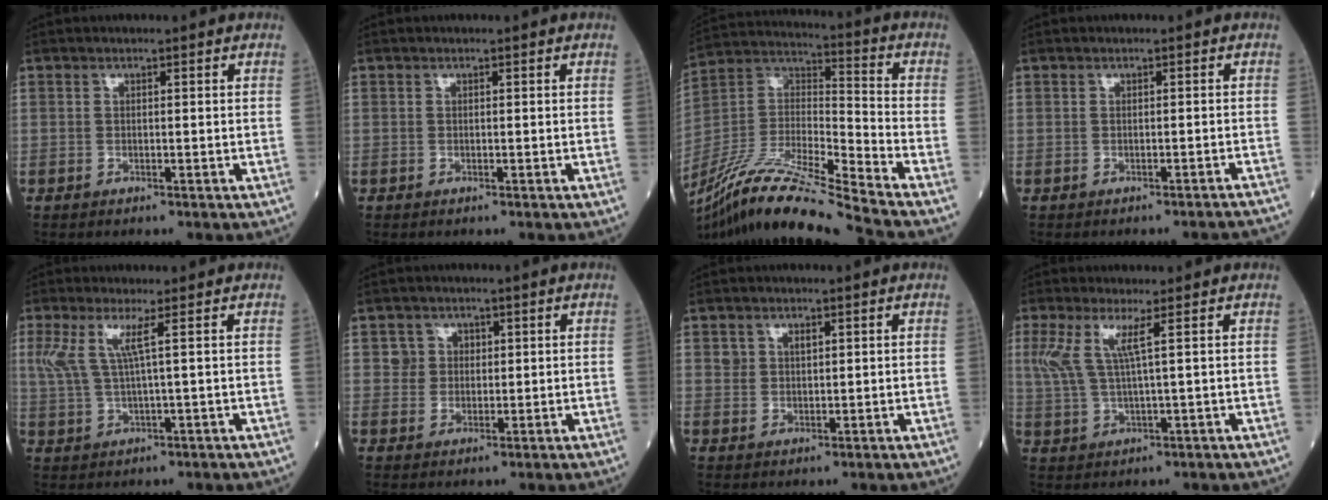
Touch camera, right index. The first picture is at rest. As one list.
[{"total": 0.0}, {"total": 21.3, "force": [-18.5, -1.3, 10.5], "torque": [-0.235, -0.015, -0.345]}, {"total": 5.1, "force": [-5.0, -0.3, 1.0], "torque": [-0.006, -0.010, -0.050]}, {"total": 4.6, "force": [1.8, -0.2, 4.3], "torque": [-0.101, 0.011, 0.043]}, {"total": 3.0, "force": [0.9, 2.9, 0.2], "torque": [0.005, 0.006, 0.013]}, {"total": 2.1, "force": [1.0, 1.5, 1.0], "torque": [-0.020, 0.005, 0.020]}, {"total": 5.2, "force": [2.1, 0.0, 4.7], "torque": [-0.114, 0.010, 0.049]}]